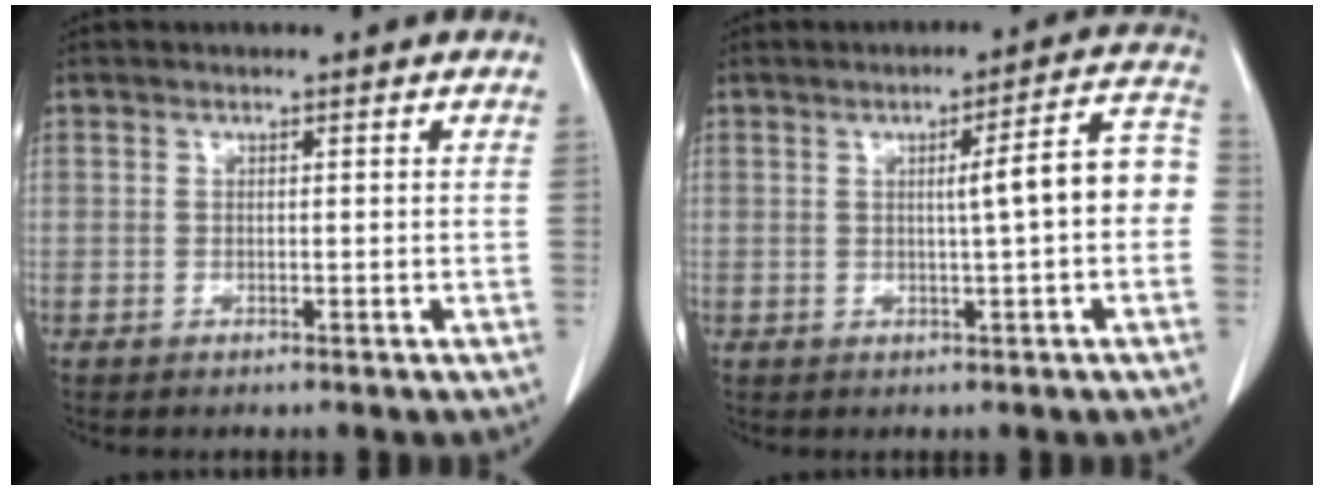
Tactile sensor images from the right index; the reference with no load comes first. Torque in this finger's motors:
{"motor_torque": [0.24, 0.02, 0.17, 0.04]}